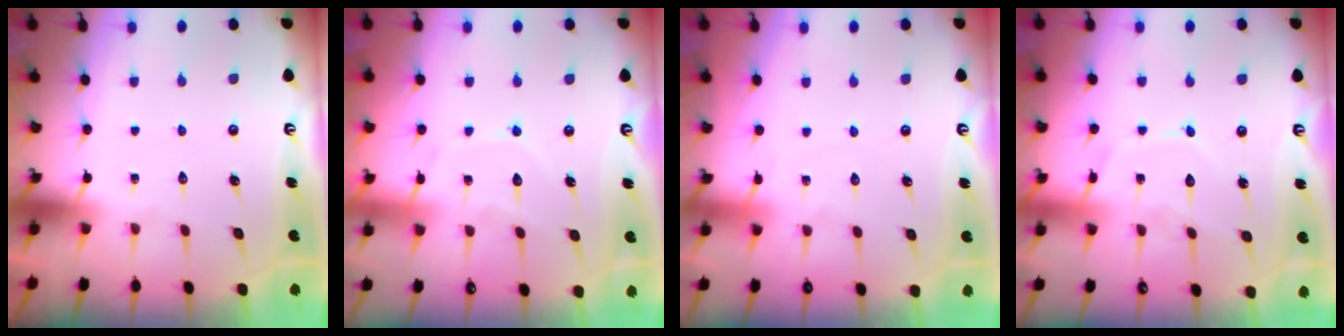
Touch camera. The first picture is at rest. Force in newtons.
{"total": 7.7, "press": 7.6, "slide": 0.9}
{"total": 3.8, "press": 3.7, "slide": 0.4}
{"total": 8.5, "press": 8.5, "slide": 0.9}